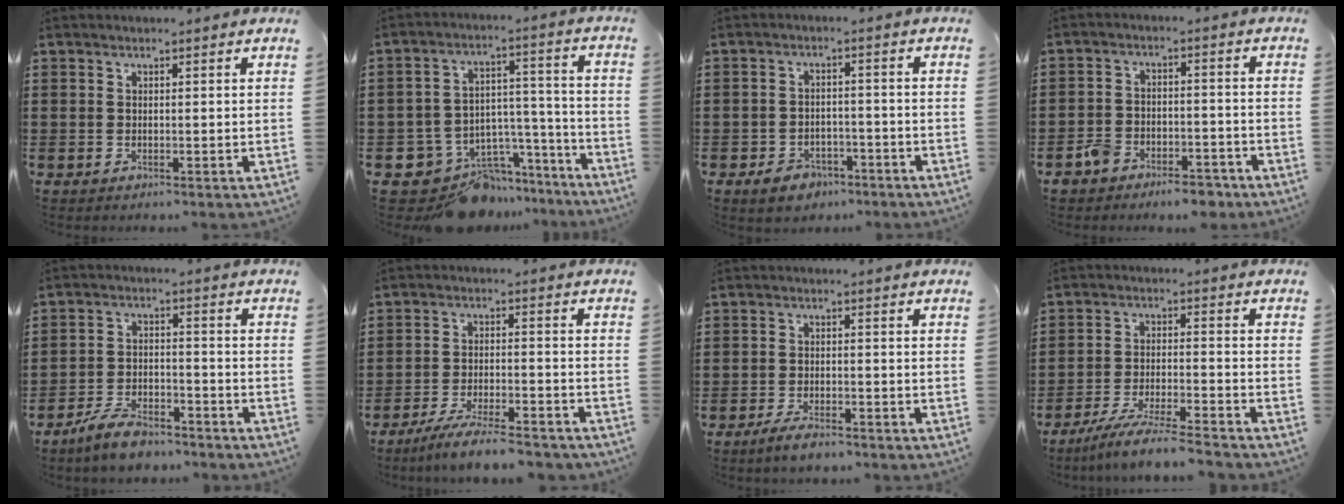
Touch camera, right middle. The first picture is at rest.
{"total": 9.5, "force": [-8.1, 5.0, 1.0], "torque": [-0.018, 0.024, -0.143]}
{"total": 3.6, "force": [-3.0, 1.8, 0.9], "torque": [-0.019, 0.009, -0.061]}
{"total": 5.5, "force": [-4.9, 1.8, 1.5], "torque": [-0.044, 0.012, -0.104]}
{"total": 5.9, "force": [-5.2, 1.6, 2.3], "torque": [-0.056, 0.005, -0.103]}
{"total": 6.3, "force": [-5.7, 0.4, 2.7], "torque": [-0.053, -0.005, -0.109]}
{"total": 3.0, "force": [-2.6, 0.7, 1.3], "torque": [-0.030, 0.004, -0.053]}
{"total": 6.5, "force": [-6.0, -0.2, 2.6], "torque": [-0.057, -0.013, -0.116]}